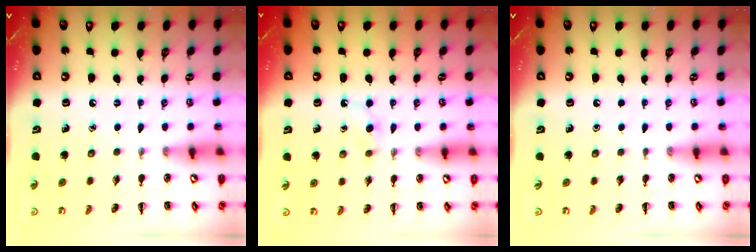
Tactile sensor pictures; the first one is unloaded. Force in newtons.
{"total": 2.8, "press": 2.6, "slide": 1.1}
{"total": 0.0}